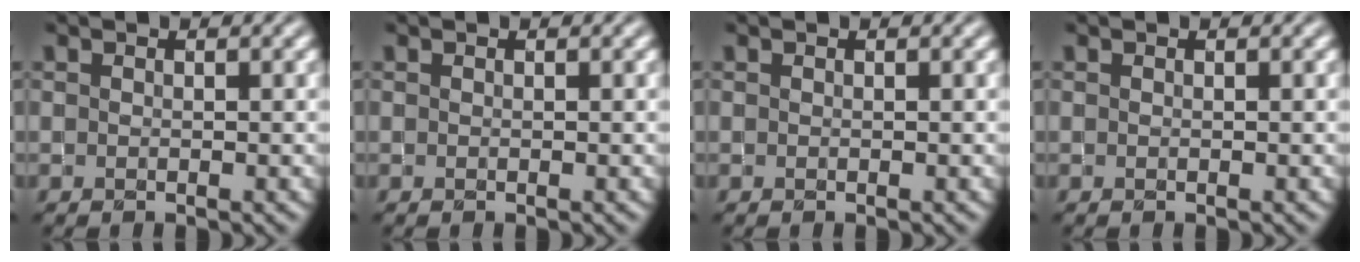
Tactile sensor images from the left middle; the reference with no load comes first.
{"total": 0.0}
{"total": 0.0}
{"total": 0.0}